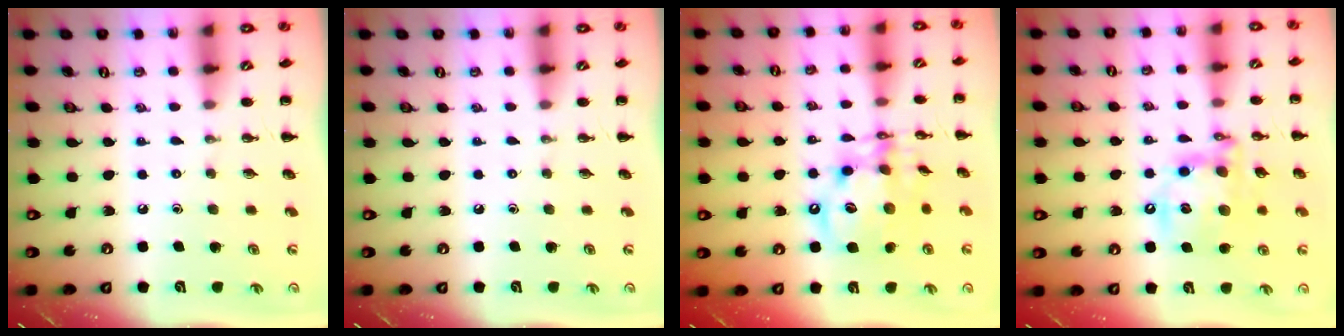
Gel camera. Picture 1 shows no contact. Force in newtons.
{"total": 0.0}
{"total": 13.2, "press": 12.9, "slide": 2.4}
{"total": 14.2, "press": 13.8, "slide": 3.4}